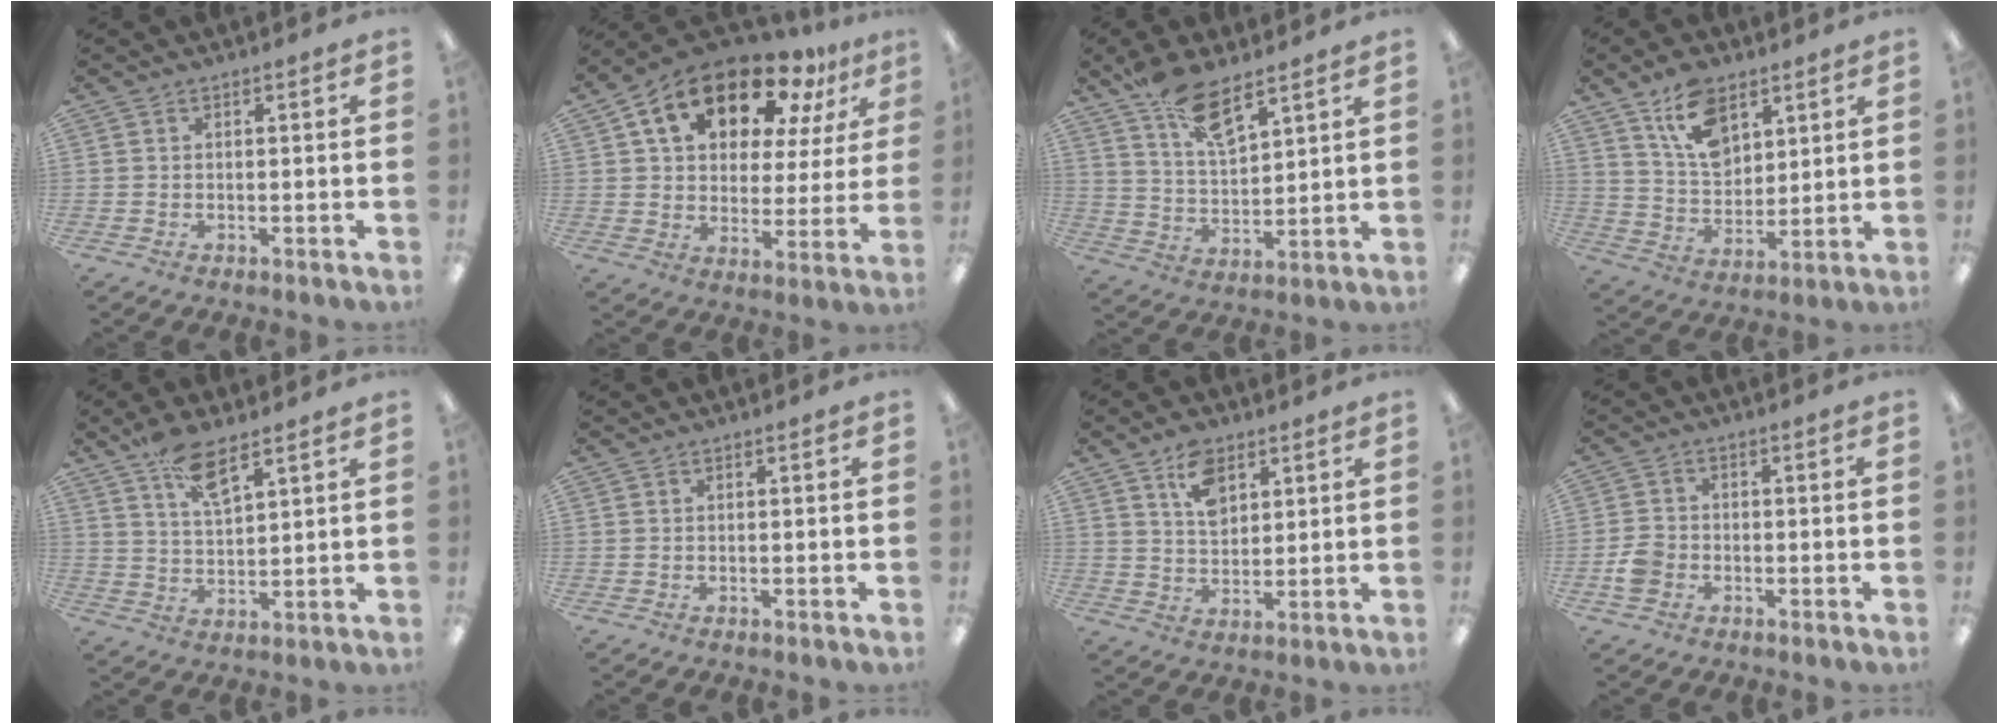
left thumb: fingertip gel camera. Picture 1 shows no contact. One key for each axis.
{"total": 17.9, "fx": 11.8, "fy": 9.6, "fz": 9.4, "tx": -0.168, "ty": -0.055, "tz": 0.206}
{"total": 12.2, "fx": 9.1, "fy": 4.5, "fz": 6.8, "tx": -0.123, "ty": -0.044, "tz": 0.164}
{"total": 12.5, "fx": 7.5, "fy": 7.5, "fz": 6.5, "tx": -0.109, "ty": -0.026, "tz": 0.140}
{"total": 9.4, "fx": 6.6, "fy": 3.3, "fz": 5.8, "tx": -0.105, "ty": -0.027, "tz": 0.117}
{"total": 0.0}
{"total": 8.1, "fx": 4.5, "fy": 5.1, "fz": 4.4, "tx": -0.069, "ty": -0.008, "tz": 0.080}
{"total": 4.3, "fx": -1.6, "fy": 3.4, "fz": 2.2, "tx": -0.041, "ty": 0.008, "tz": -0.030}